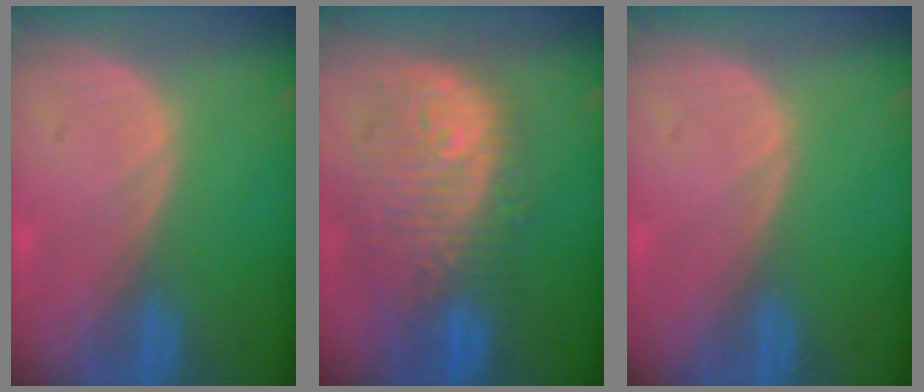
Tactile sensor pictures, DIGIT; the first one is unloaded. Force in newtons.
{"total": 11.5, "press": 10.6, "slide": 4.5}
{"total": 0.0}